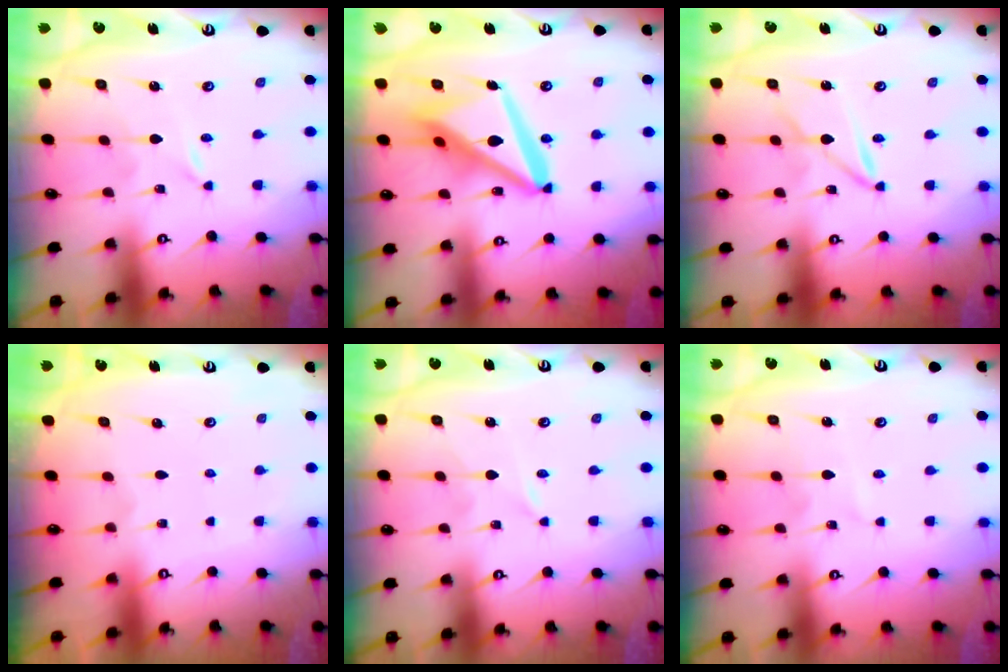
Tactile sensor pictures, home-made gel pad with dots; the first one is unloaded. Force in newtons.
{"total": 16.4, "press": 16.3, "slide": 2.0}
{"total": 2.1, "press": 2.1, "slide": 0.2}
{"total": 0.0}
{"total": 0.8, "press": 0.8, "slide": 0.1}
{"total": 3.0, "press": 3.0, "slide": 0.4}